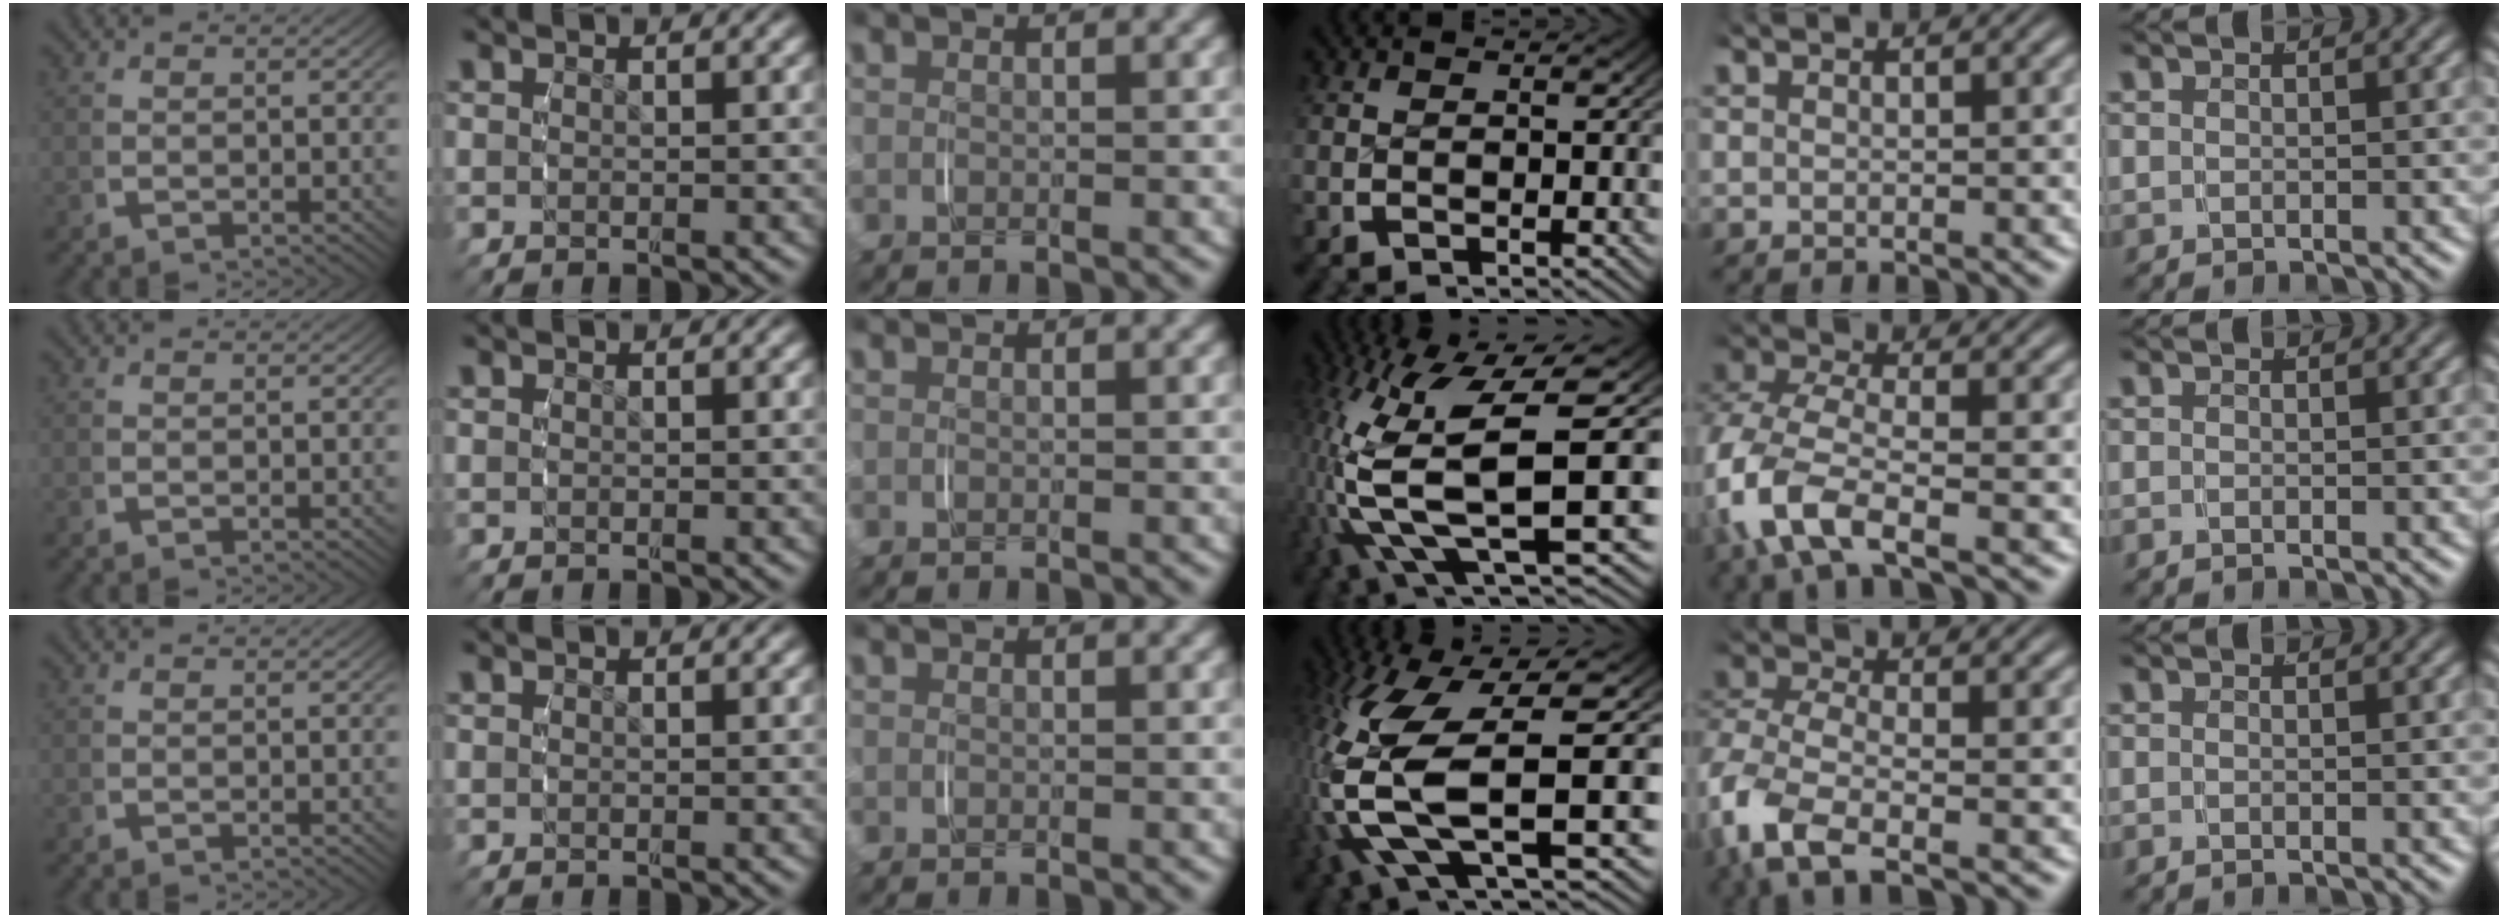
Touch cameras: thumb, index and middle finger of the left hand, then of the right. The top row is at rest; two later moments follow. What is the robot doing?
{"motion": "grasp_and_lifting", "object": "shoes"}